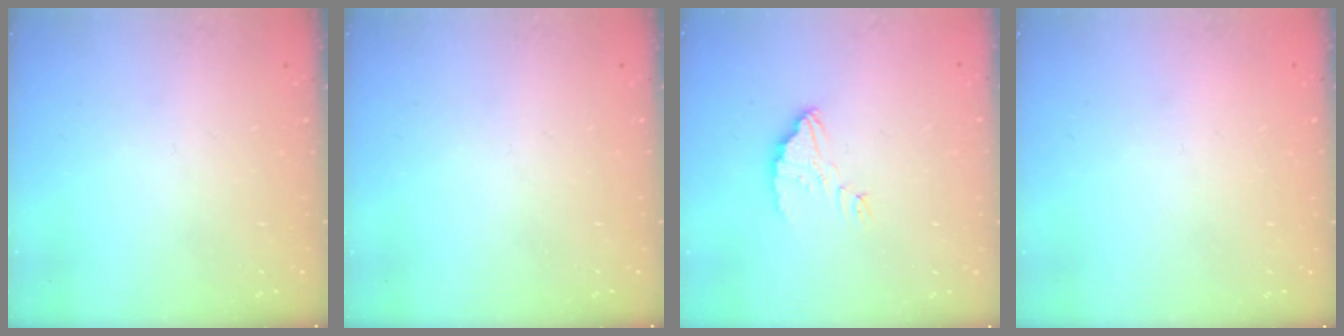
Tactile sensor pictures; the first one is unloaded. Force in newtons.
{"total": 0.0}
{"total": 3.1, "press": 3.1, "slide": 0.3}
{"total": 2.3, "press": 2.3, "slide": 0.1}